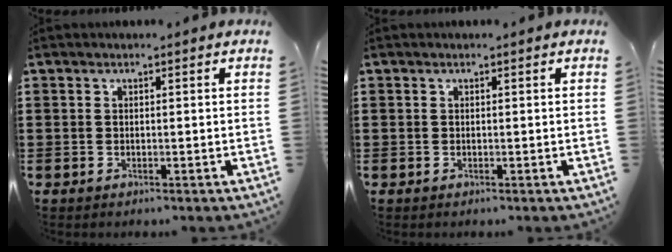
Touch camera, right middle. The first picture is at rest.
{"total": 0.0}